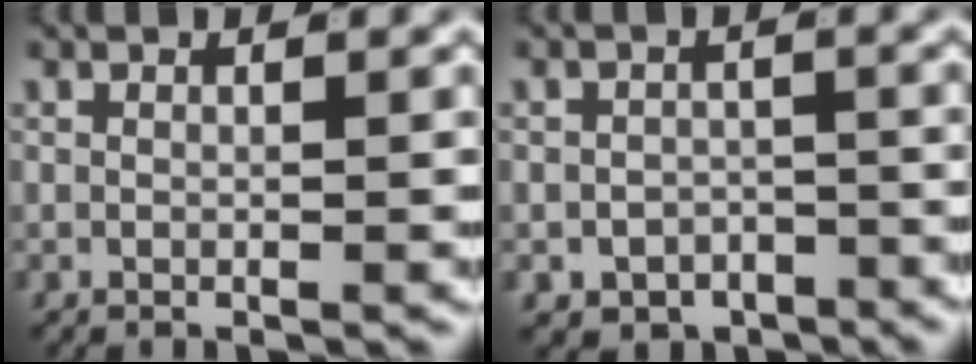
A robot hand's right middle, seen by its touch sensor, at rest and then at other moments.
{"total": 6.4, "force": [-5.1, 3.7, 1.0], "torque": [0.016, -0.016, -0.082]}